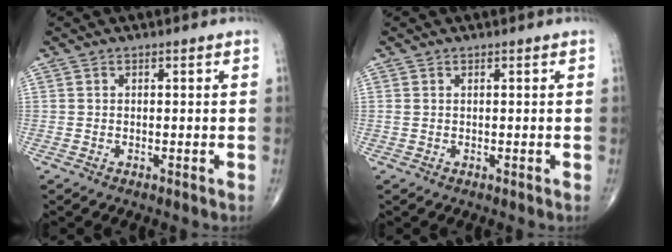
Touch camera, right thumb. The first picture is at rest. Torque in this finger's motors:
{"motor_torque": [-0.13, -0.28, 0.15, 0.20, 0.01]}